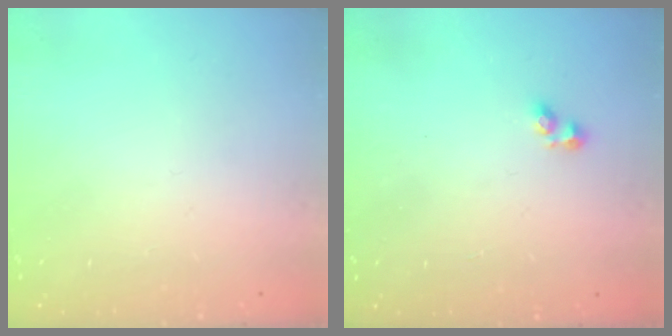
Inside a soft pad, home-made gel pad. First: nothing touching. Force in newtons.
{"total": 1.9, "press": 1.9, "slide": 0.3}